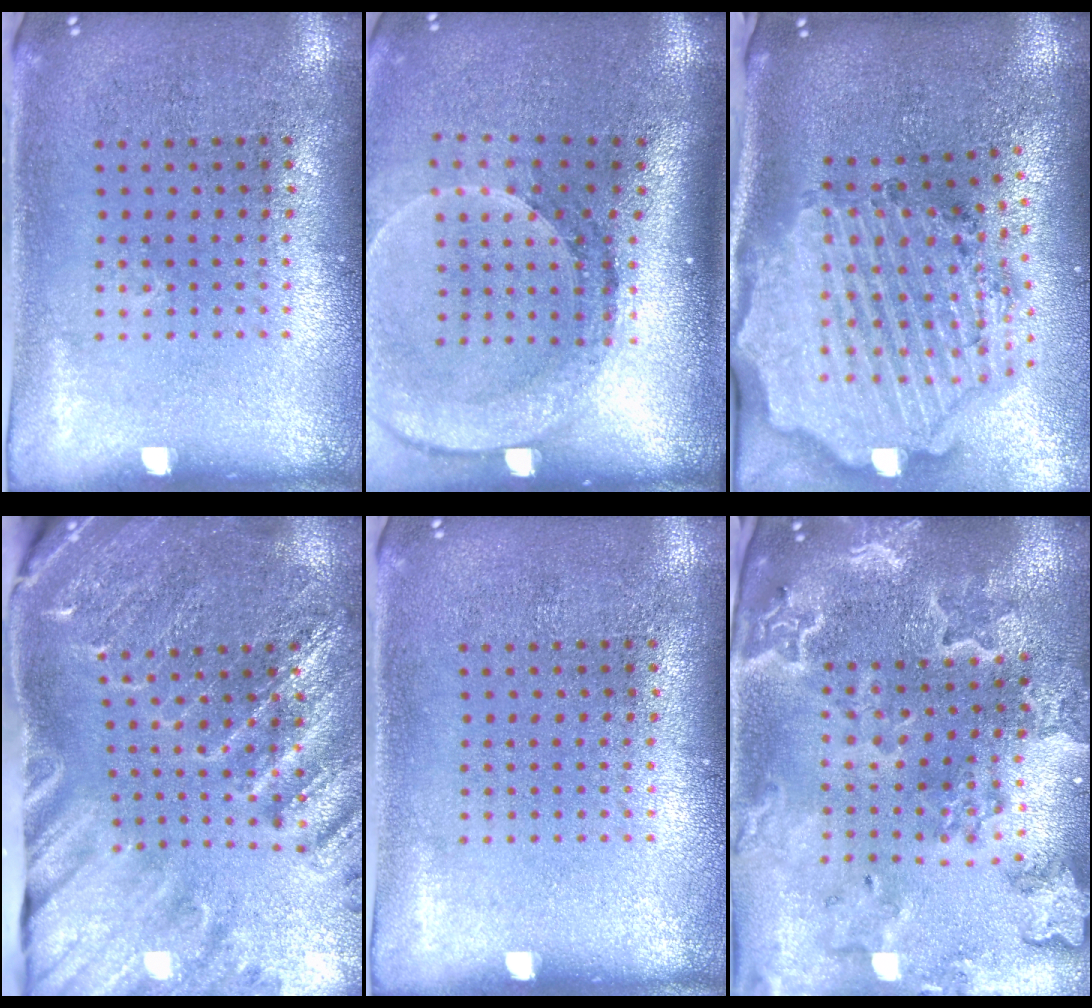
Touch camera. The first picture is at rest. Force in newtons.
{"total": 2.8, "press": 2.1, "slide": 1.9}
{"total": 4.0, "press": 3.2, "slide": 2.3}
{"total": 3.0, "press": 3.0, "slide": 0.5}
{"total": 0.0}
{"total": 2.7, "press": 2.5, "slide": 0.9}